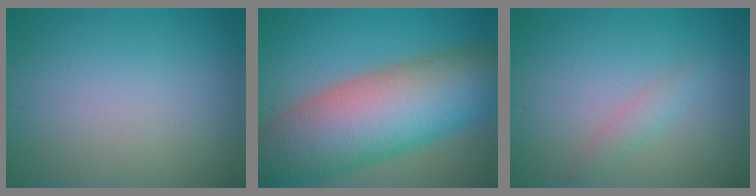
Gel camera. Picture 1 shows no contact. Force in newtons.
{"total": 13.7, "press": 13.7, "slide": 0.6}
{"total": 1.3, "press": 1.3, "slide": 0.1}